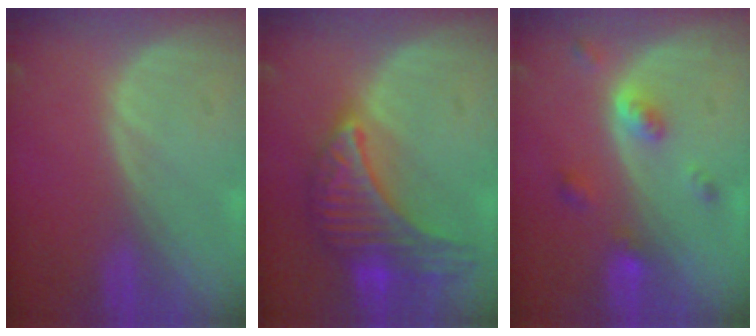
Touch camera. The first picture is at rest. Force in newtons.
{"total": 10.0, "press": 10.0, "slide": 0.5}
{"total": 4.4, "press": 4.1, "slide": 1.7}